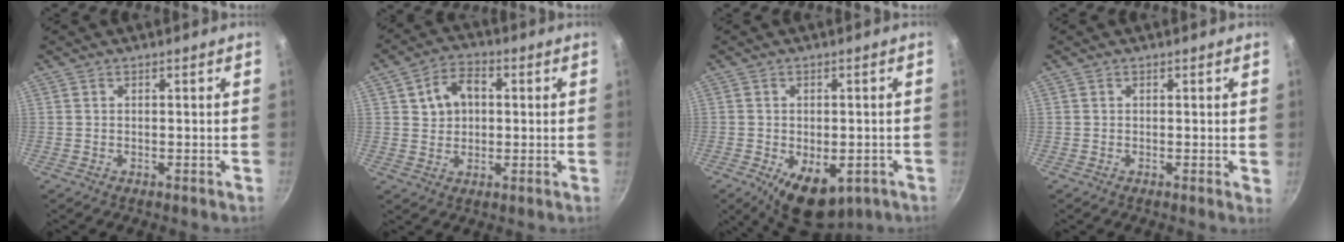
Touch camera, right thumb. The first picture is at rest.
{"total": 7.6, "force": [1.7, 5.7, 4.8], "torque": [-0.059, 0.009, 0.024]}
{"total": 9.7, "force": [-4.0, 5.5, 6.9], "torque": [-0.069, 0.003, -0.041]}
{"total": 0.8, "force": [0.1, 0.2, 0.7], "torque": [-0.009, -0.002, -0.001]}